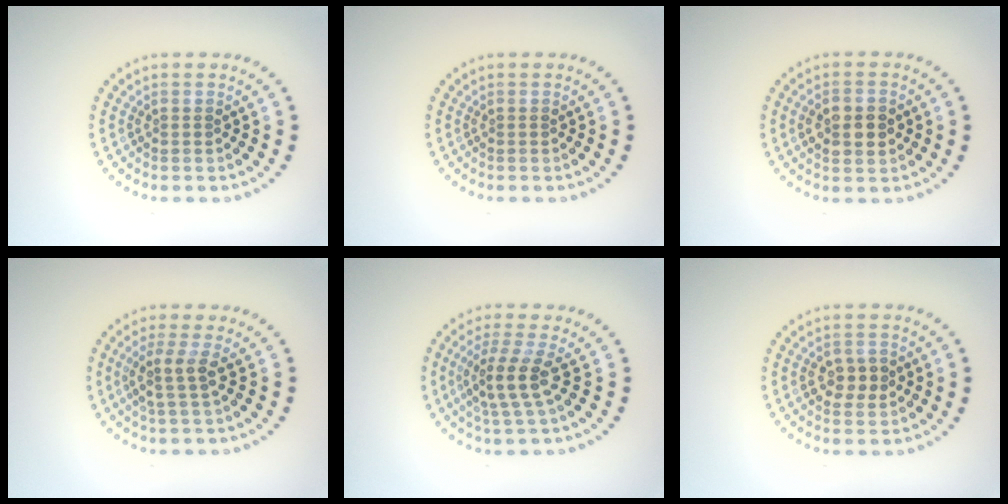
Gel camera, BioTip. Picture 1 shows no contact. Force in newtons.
{"total": 0.0}
{"total": 3.7, "press": 3.7, "slide": 0.2}
{"total": 2.5, "press": 2.0, "slide": 1.6}
{"total": 3.4, "press": 2.9, "slide": 1.8}
{"total": 2.7, "press": 2.7, "slide": 0.1}